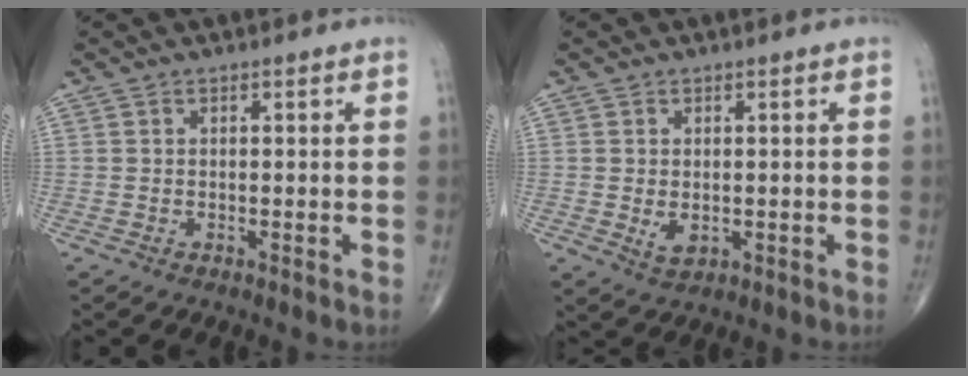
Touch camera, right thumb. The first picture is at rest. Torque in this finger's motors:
{"motor_torque": [-0.38, 0.38, 0.13, 0.32, 0.01]}